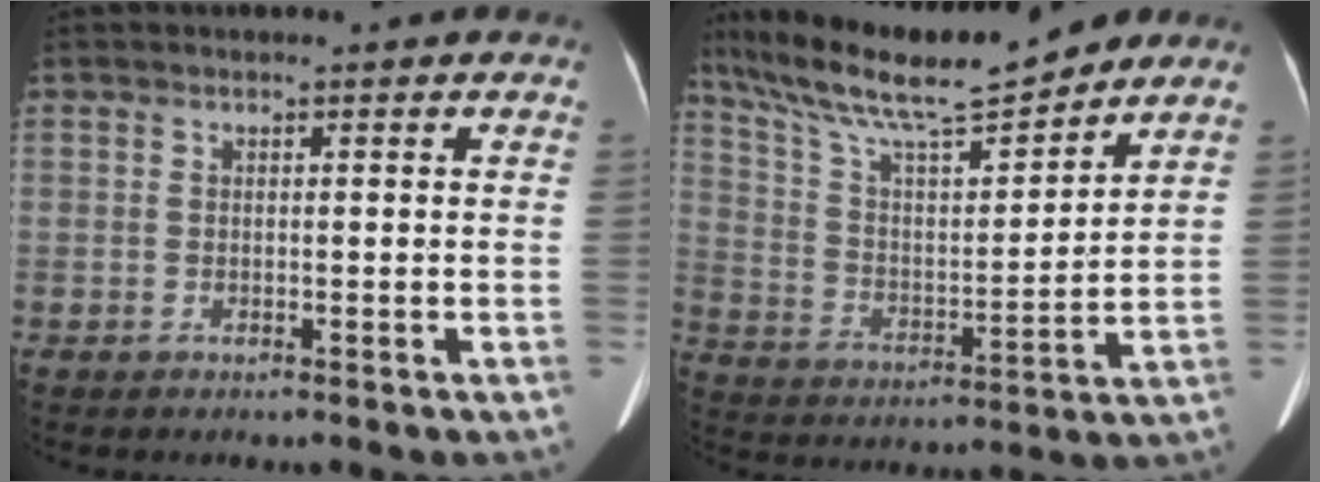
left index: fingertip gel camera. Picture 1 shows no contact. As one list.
[{"total": 18.9, "force": [15.8, 2.4, 10.2], "torque": [-0.187, 0.014, 0.277]}]